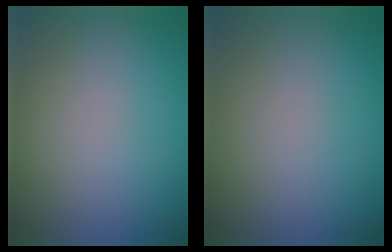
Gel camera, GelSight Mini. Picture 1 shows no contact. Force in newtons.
{"total": 0.0}